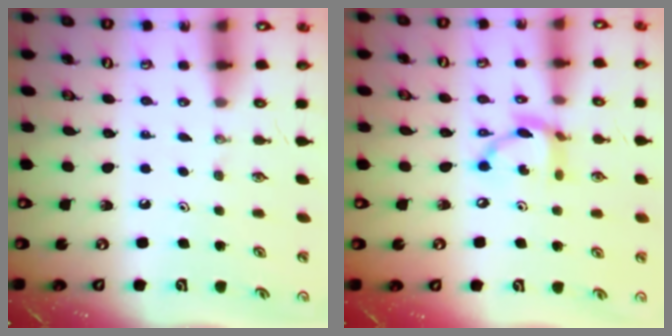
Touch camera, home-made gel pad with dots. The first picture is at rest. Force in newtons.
{"total": 10.9, "press": 10.9, "slide": 0.7}